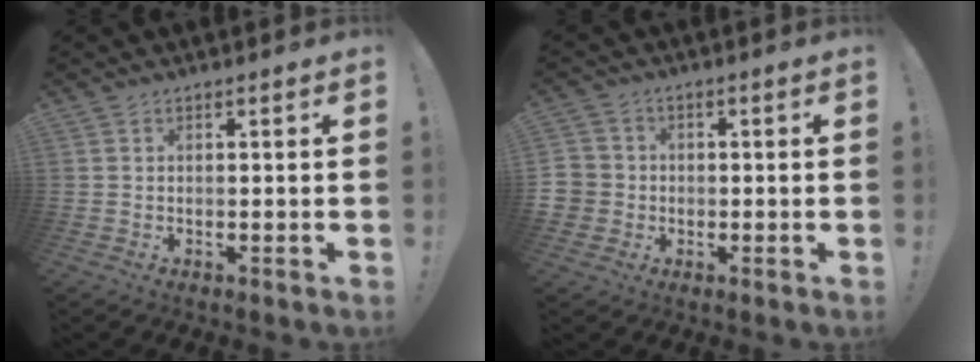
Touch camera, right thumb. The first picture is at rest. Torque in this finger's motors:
{"motor_torque": [0.50, -0.08, 0.52, -0.59, 0.06]}